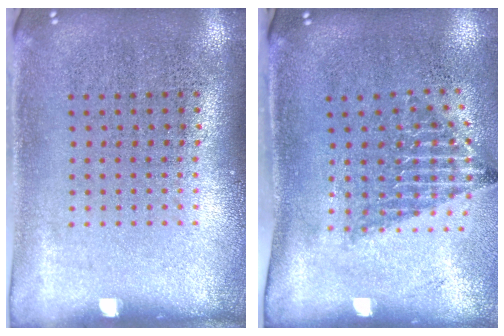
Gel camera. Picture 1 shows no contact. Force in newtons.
{"total": 1.5, "press": 1.1, "slide": 1.0}